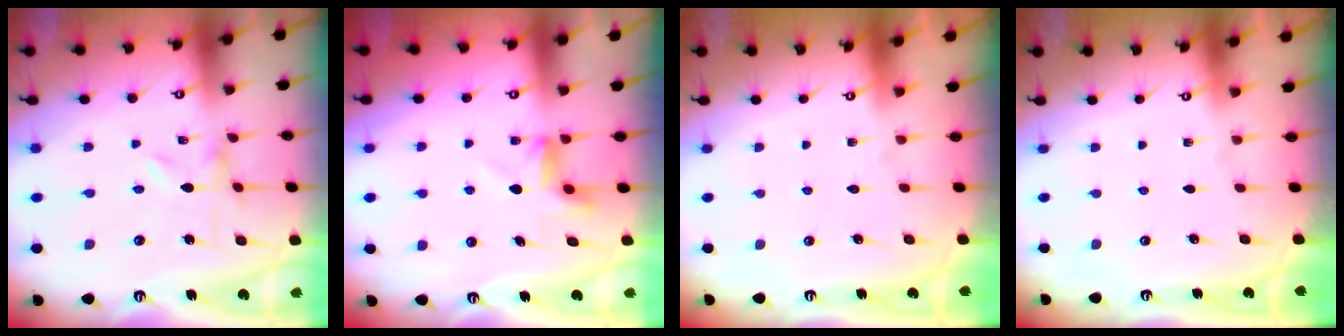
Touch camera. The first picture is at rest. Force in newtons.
{"total": 4.9, "press": 4.7, "slide": 1.5}
{"total": 1.8, "press": 1.8, "slide": 0.1}
{"total": 0.0}